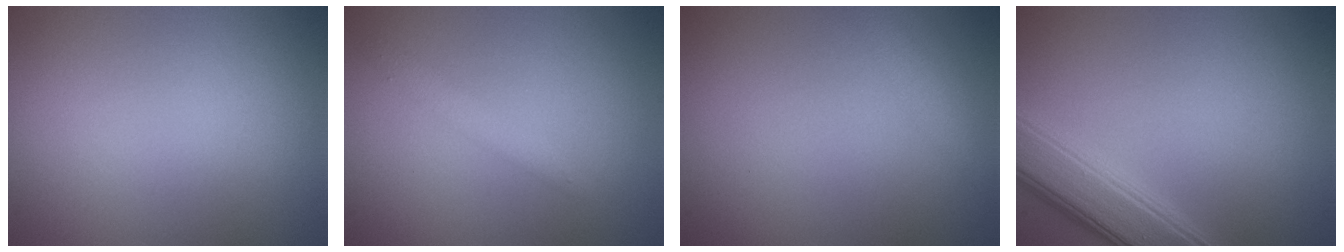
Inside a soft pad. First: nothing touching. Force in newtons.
{"total": 1.4, "press": 1.4, "slide": 0.1}
{"total": 1.4, "press": 1.4, "slide": 0.0}
{"total": 4.7, "press": 4.7, "slide": 0.1}